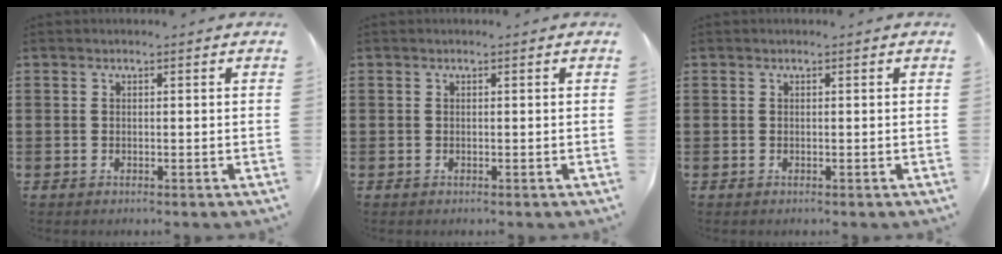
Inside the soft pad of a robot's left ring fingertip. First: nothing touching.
{"total": 0.0}
{"total": 0.0}